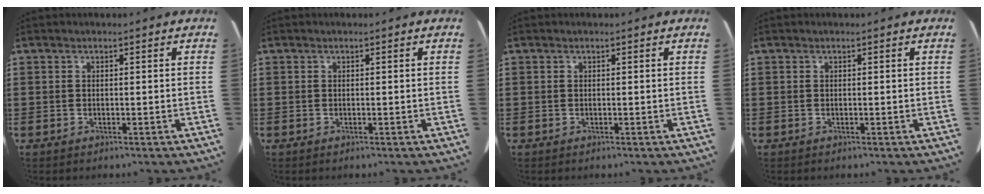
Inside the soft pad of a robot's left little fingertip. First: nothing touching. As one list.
[{"total": 0.0}, {"total": 0.0}, {"total": 0.0}]